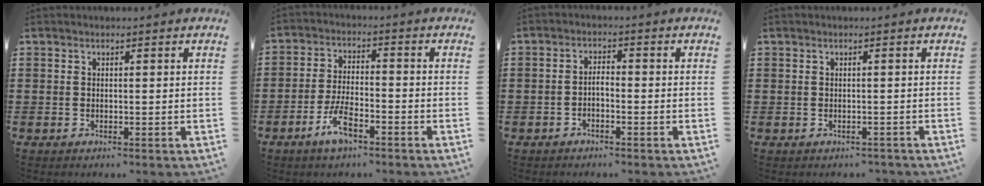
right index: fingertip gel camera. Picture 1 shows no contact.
{"total": 5.4, "force": [-3.2, 1.9, 3.9], "torque": [-0.091, 0.001, -0.065]}
{"total": 1.5, "force": [-1.0, 0.3, 1.0], "torque": [-0.024, 0.000, -0.020]}
{"total": 0.7, "force": [-0.6, 0.4, 0.0], "torque": [-0.003, 0.000, -0.012]}